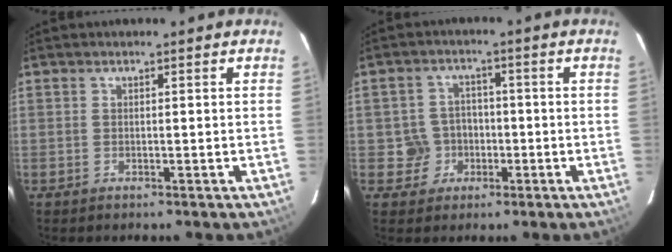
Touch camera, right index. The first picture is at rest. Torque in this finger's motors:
{"motor_torque": [0.01, 0.04, 0.05, 0.01]}